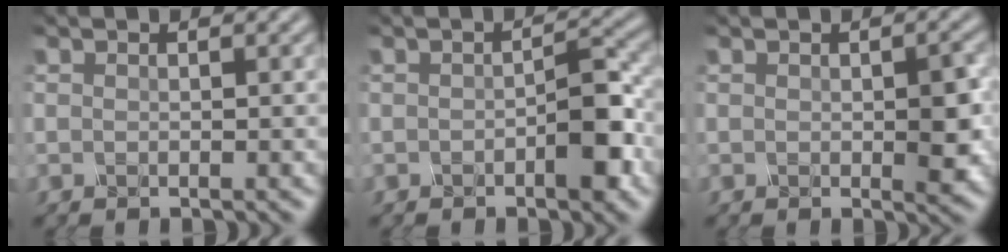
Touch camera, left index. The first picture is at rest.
{"total": 3.1, "force": [-1.4, 0.5, 2.8], "torque": [-0.057, 0.002, -0.016]}
{"total": 2.4, "force": [-0.6, 0.6, 2.3], "torque": [-0.050, -0.002, 0.000]}